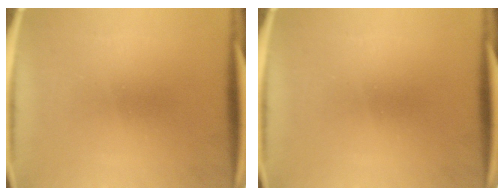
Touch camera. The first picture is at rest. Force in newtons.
{"total": 0.0}